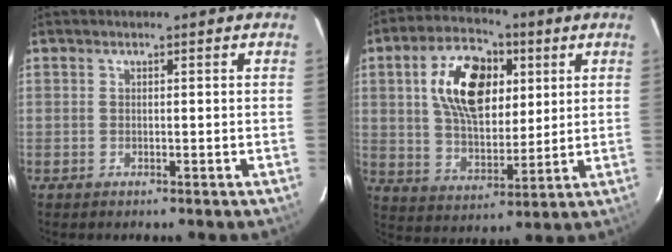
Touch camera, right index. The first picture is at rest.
{"total": 16.0, "force": [4.7, 9.4, 12.0], "torque": [-0.215, 0.021, 0.087]}